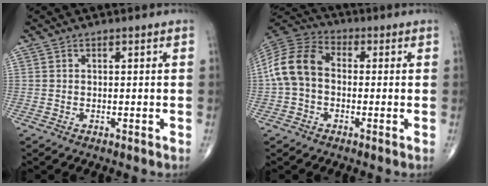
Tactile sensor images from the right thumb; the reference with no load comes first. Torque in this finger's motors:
{"motor_torque": [1.37, 1.35, 0.70, -0.54, 0.38]}